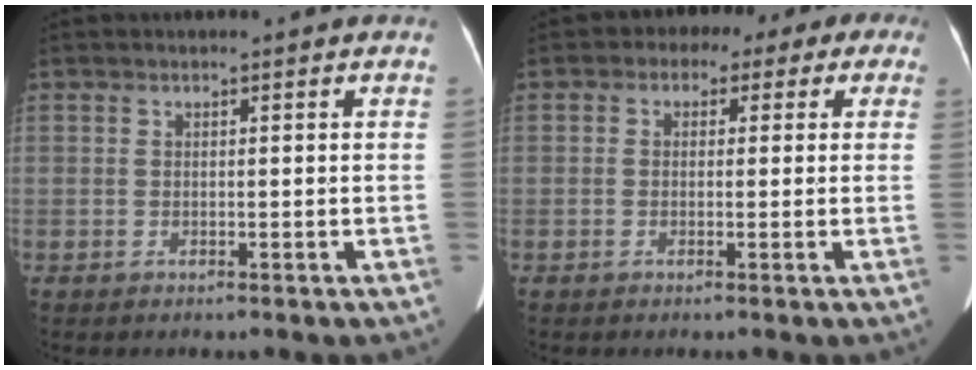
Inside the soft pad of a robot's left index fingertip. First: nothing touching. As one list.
[{"total": 7.1, "force": [2.9, 5.1, 4.0], "torque": [-0.036, 0.022, 0.021]}]